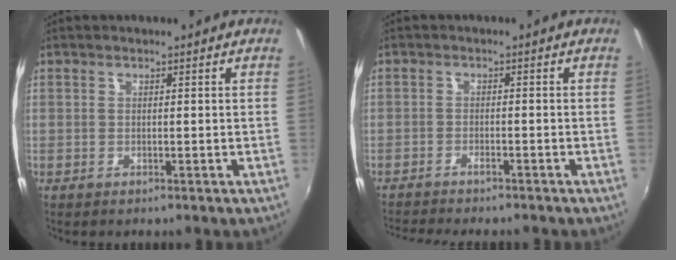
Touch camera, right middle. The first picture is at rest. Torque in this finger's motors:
{"motor_torque": [1.01, -1.13, 0.25, 0.08]}